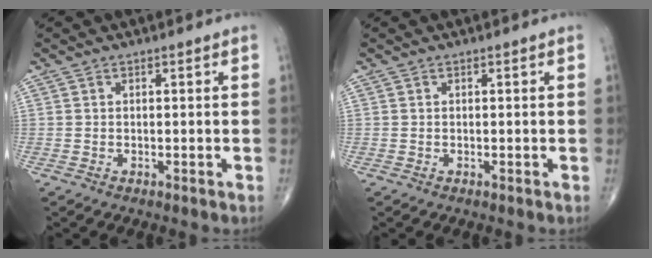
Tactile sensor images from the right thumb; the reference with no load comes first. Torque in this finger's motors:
{"motor_torque": [0.00, 0.00, 0.00, 0.00, 0.00]}